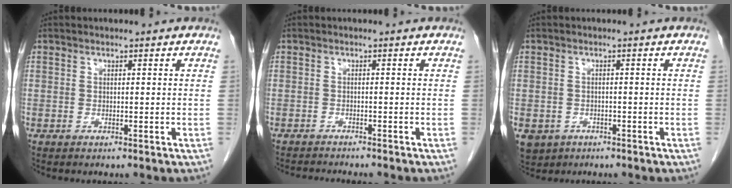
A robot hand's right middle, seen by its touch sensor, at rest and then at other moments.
{"total": 5.2, "force": [-4.9, 0.2, 1.8], "torque": [-0.021, -0.010, -0.070]}
{"total": 6.4, "force": [-3.1, 5.3, 2.1], "torque": [-0.054, -0.003, -0.043]}